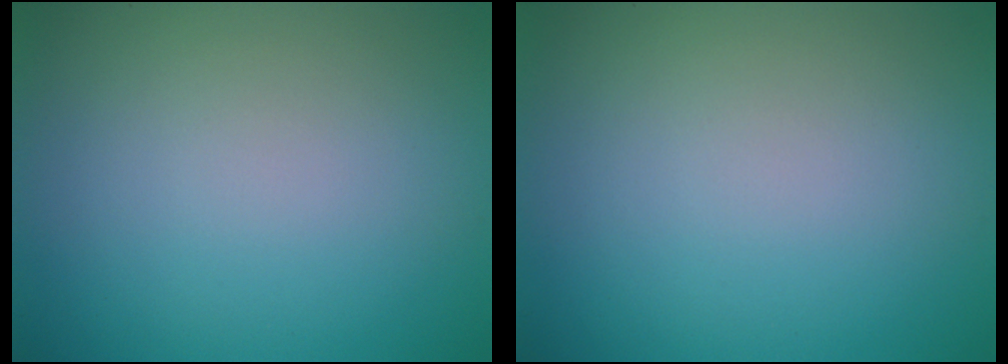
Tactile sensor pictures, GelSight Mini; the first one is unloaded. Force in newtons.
{"total": 0.0}